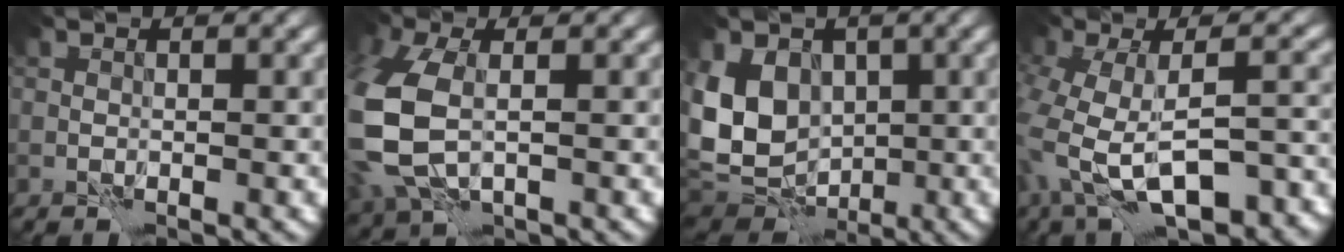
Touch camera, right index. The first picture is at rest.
{"total": 9.3, "force": [-0.3, 6.2, 6.9], "torque": [-0.217, -0.022, 0.003]}
{"total": 7.9, "force": [1.3, 6.5, 4.3], "torque": [-0.094, -0.005, 0.015]}
{"total": 10.9, "force": [-5.3, 4.8, 8.2], "torque": [-0.162, -0.017, -0.053]}